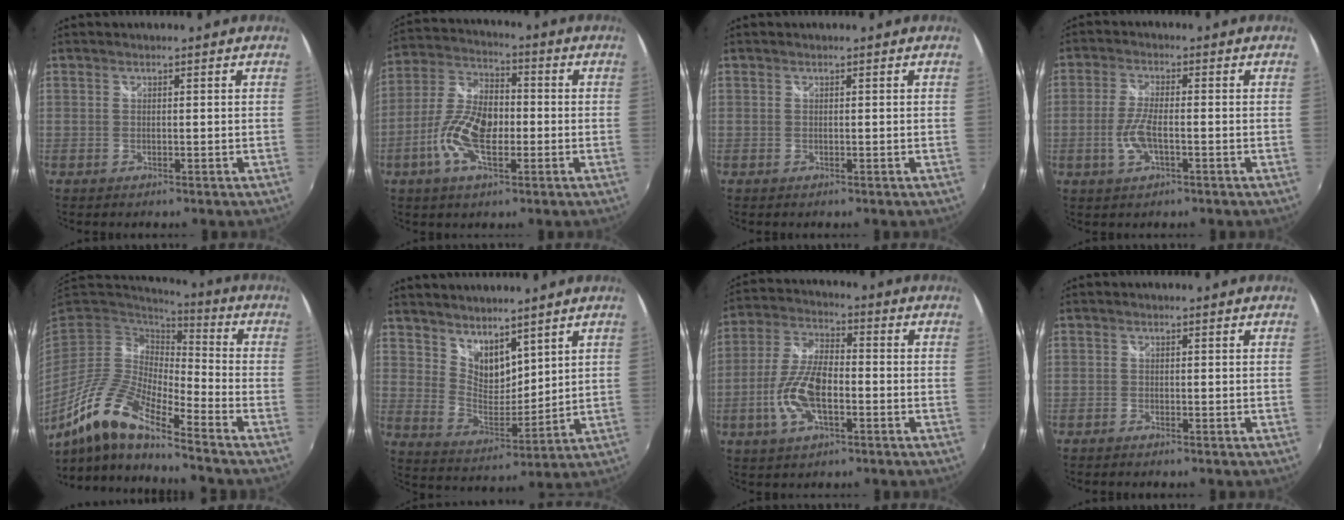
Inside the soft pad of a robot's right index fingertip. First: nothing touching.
{"total": 12.3, "force": [-3.3, 5.7, 10.3], "torque": [-0.216, 0.007, -0.066]}
{"total": 0.0}
{"total": 5.7, "force": [-1.7, 2.0, 5.1], "torque": [-0.111, -0.002, -0.032]}
{"total": 15.1, "force": [-10.0, 3.0, 10.9], "torque": [-0.206, -0.016, -0.204]}
{"total": 9.0, "force": [7.1, 4.1, 3.7], "torque": [-0.059, -0.001, 0.140]}
{"total": 11.5, "force": [-3.5, 4.9, 9.8], "torque": [-0.209, 0.003, -0.068]}
{"total": 0.8, "force": [-0.8, 0.3, 0.2], "torque": [-0.008, -0.003, -0.017]}